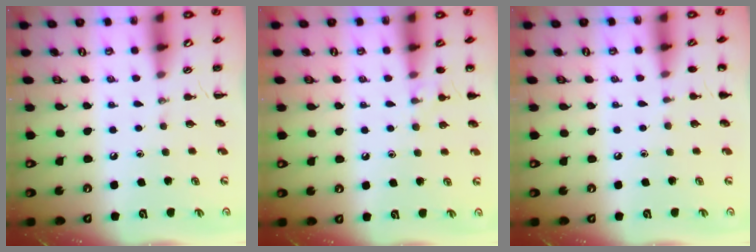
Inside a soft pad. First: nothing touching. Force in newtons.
{"total": 6.6, "press": 6.4, "slide": 1.7}
{"total": 4.0, "press": 3.9, "slide": 1.1}